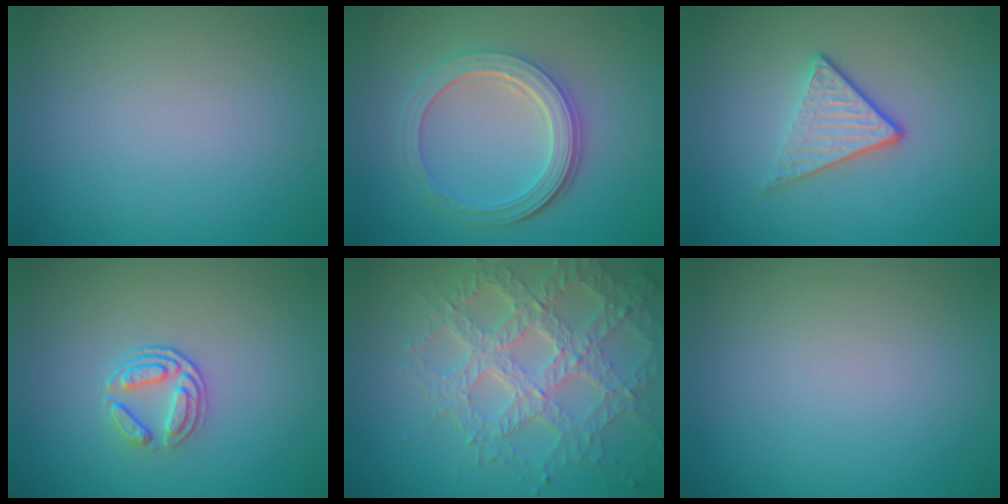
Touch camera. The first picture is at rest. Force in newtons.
{"total": 5.1, "press": 3.7, "slide": 3.5}
{"total": 3.2, "press": 2.5, "slide": 2.1}
{"total": 2.4, "press": 1.9, "slide": 1.5}
{"total": 7.1, "press": 5.2, "slide": 4.9}
{"total": 0.0}